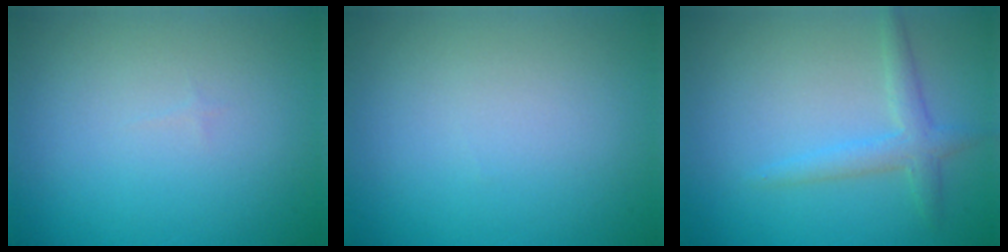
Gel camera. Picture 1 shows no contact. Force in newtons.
{"total": 0.0}
{"total": 2.3, "press": 2.3, "slide": 0.1}